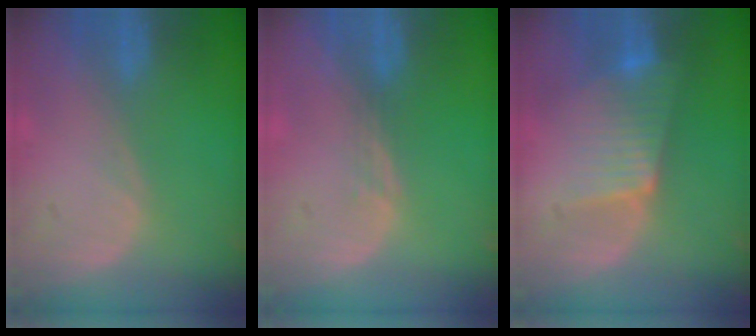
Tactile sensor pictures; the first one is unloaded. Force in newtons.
{"total": 1.1, "press": 0.9, "slide": 0.7}
{"total": 6.7, "press": 6.2, "slide": 2.4}